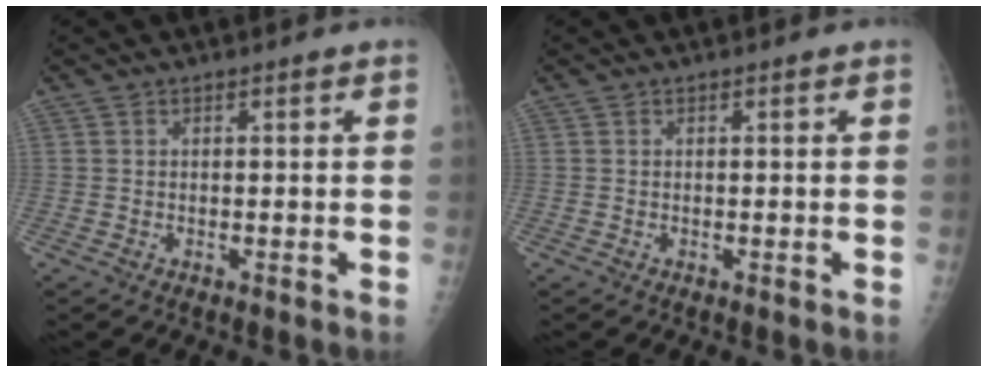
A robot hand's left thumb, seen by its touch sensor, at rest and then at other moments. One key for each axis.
{"total": 0.0}